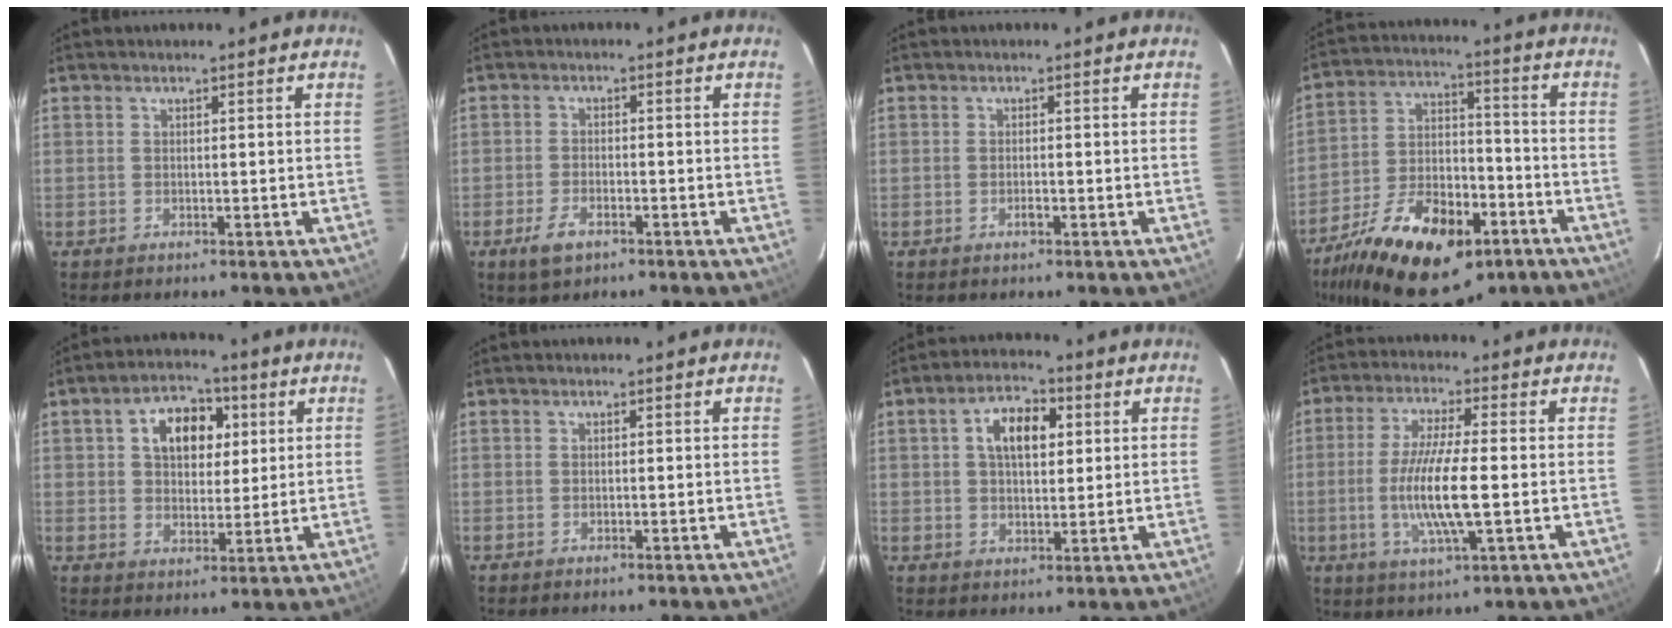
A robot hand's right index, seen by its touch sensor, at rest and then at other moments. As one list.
[{"total": 4.6, "force": [-2.8, 2.2, 3.0], "torque": [-0.073, -0.005, -0.049]}, {"total": 1.0, "force": [-0.5, 0.4, 0.7], "torque": [-0.014, 0.001, -0.009]}, {"total": 22.8, "force": [-13.2, 11.2, 14.8], "torque": [-0.289, -0.010, -0.207]}, {"total": 9.6, "force": [3.0, 6.6, 6.4], "torque": [-0.111, 0.028, 0.051]}, {"total": 0.0}, {"total": 7.9, "force": [2.2, 4.4, 6.2], "torque": [-0.104, 0.024, 0.038]}, {"total": 11.0, "force": [-1.6, 1.4, 10.8], "torque": [-0.209, -0.009, -0.034]}]